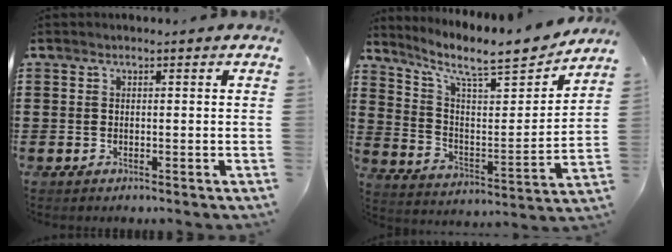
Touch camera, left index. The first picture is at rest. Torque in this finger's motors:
{"motor_torque": [2.14, 0.00, 0.38, 0.11]}